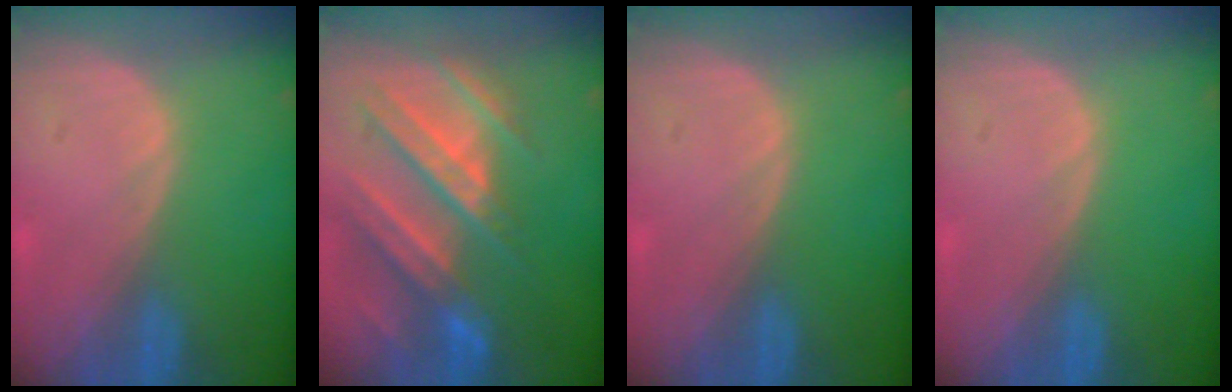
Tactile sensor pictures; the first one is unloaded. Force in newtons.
{"total": 10.8, "press": 9.7, "slide": 4.8}
{"total": 0.0}
{"total": 0.0}